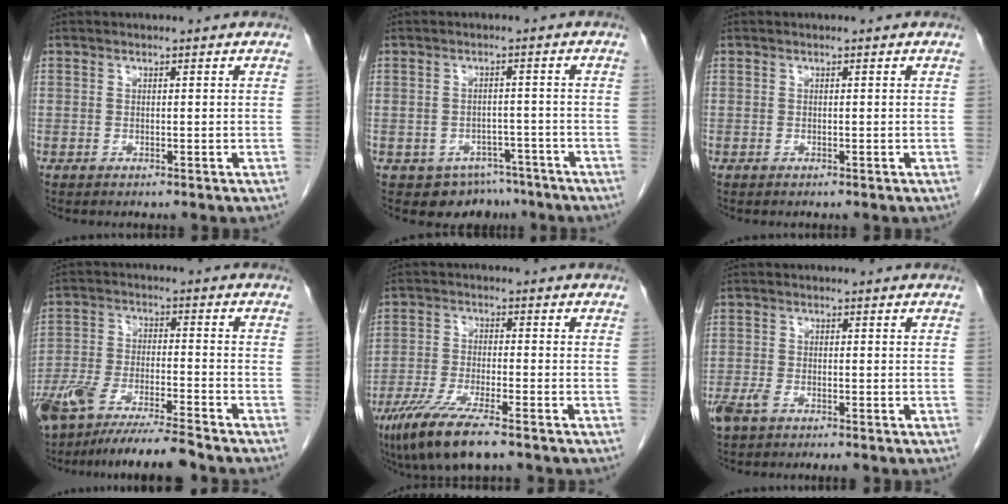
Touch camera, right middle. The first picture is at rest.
{"total": 6.1, "force": [-4.5, 4.0, 0.6], "torque": [0.011, 0.012, -0.058]}
{"total": 0.0}
{"total": 13.4, "force": [-11.2, 0.6, 7.2], "torque": [-0.132, -0.026, -0.193]}
{"total": 9.7, "force": [-6.7, 1.2, 6.9], "torque": [-0.131, -0.025, -0.115]}
{"total": 3.7, "force": [-2.5, 1.2, 2.4], "torque": [-0.052, -0.006, -0.042]}